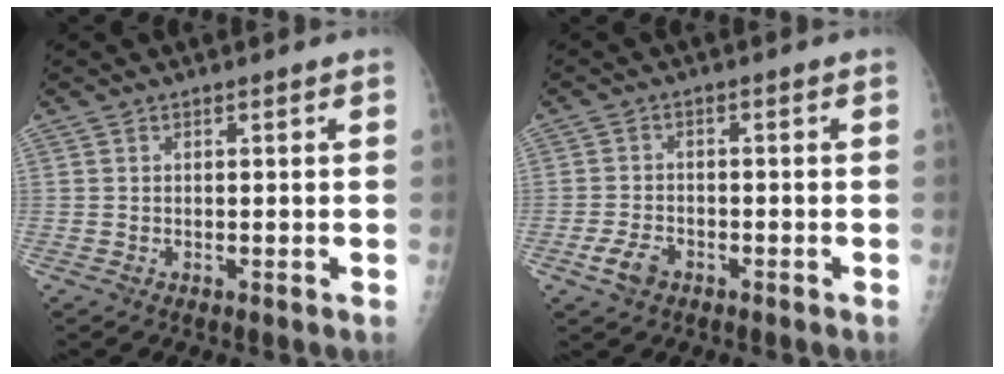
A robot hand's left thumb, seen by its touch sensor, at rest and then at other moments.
{"total": 4.0, "force": [-2.3, 2.6, 2.0], "torque": [-0.039, 0.008, -0.041]}